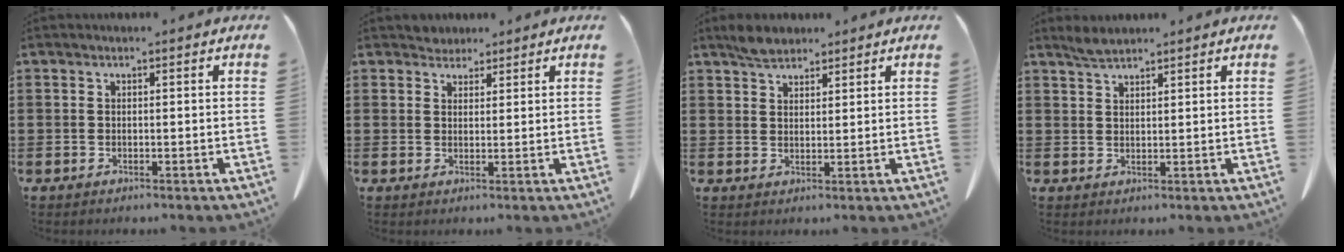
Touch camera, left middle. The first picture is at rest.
{"total": 2.3, "force": [2.3, 0.5, -0.1], "torque": [-0.002, 0.003, 0.046]}
{"total": 3.2, "force": [2.9, 1.0, 1.0], "torque": [-0.024, 0.005, 0.056]}
{"total": 2.2, "force": [2.0, 0.1, 0.8], "torque": [-0.019, 0.002, 0.038]}